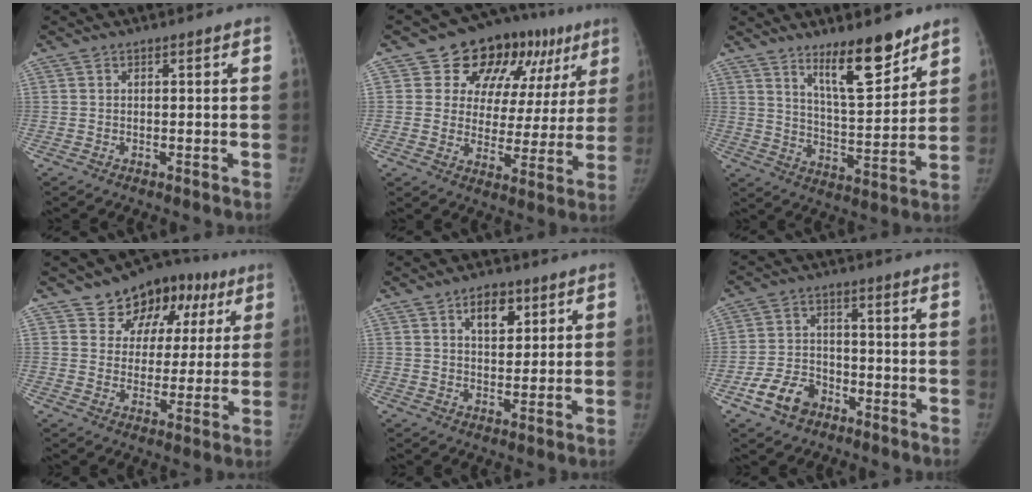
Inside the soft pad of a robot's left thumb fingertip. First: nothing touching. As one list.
[{"total": 18.2, "force": [9.3, 12.6, 9.2], "torque": [-0.062, -0.004, 0.124]}, {"total": 12.6, "force": [8.9, 3.3, 8.4], "torque": [-0.109, -0.074, 0.153]}, {"total": 13.9, "force": [7.2, 10.2, 6.1], "torque": [-0.027, -0.003, 0.102]}, {"total": 6.4, "force": [3.2, 3.8, 4.1], "torque": [-0.037, -0.016, 0.048]}, {"total": 8.4, "force": [-4.8, 5.7, 3.8], "torque": [-0.057, 0.028, -0.086]}]